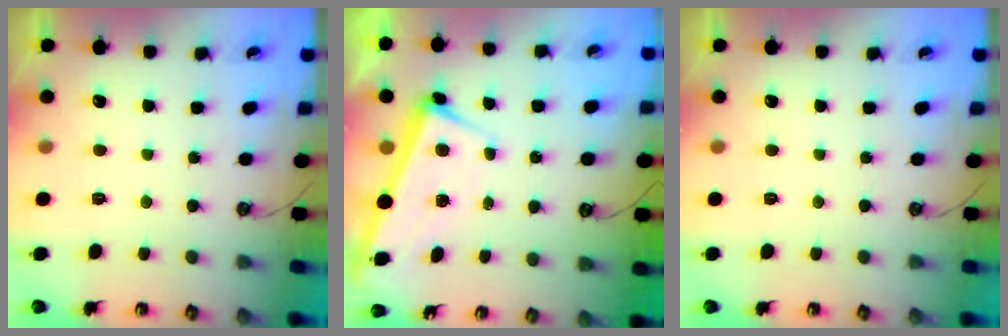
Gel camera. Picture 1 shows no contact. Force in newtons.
{"total": 2.5, "press": 2.4, "slide": 0.6}
{"total": 0.0}